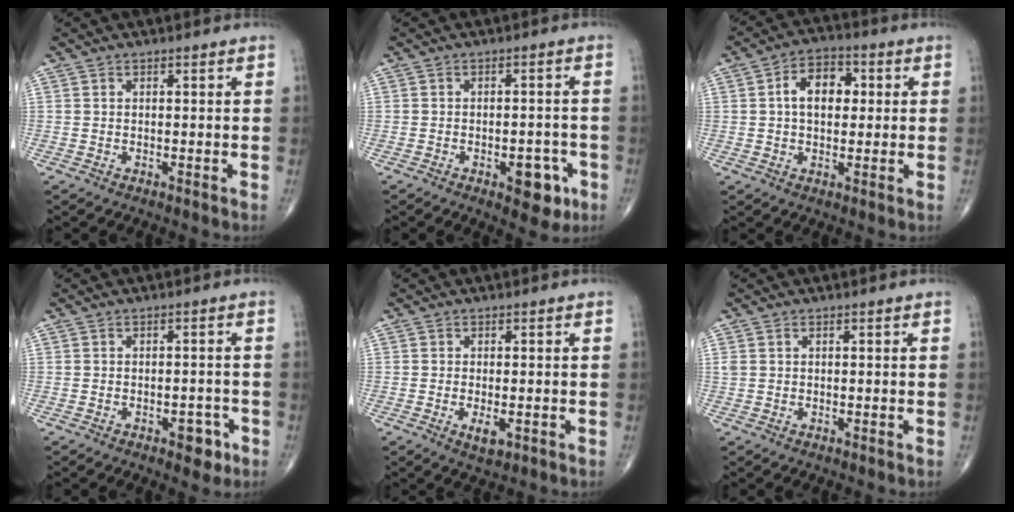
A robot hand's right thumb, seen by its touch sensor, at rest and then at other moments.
{"total": 6.7, "force": [-3.0, 3.4, 5.0], "torque": [-0.039, 0.017, -0.034]}
{"total": 8.4, "force": [1.2, 5.4, 6.2], "torque": [-0.081, 0.016, 0.013]}
{"total": 3.9, "force": [-2.0, 2.1, 2.6], "torque": [-0.018, 0.012, -0.025]}
{"total": 3.2, "force": [-1.0, 1.4, 2.7], "torque": [-0.043, -0.004, -0.014]}
{"total": 1.1, "force": [0.4, 0.7, 0.7], "torque": [-0.018, 0.011, 0.013]}